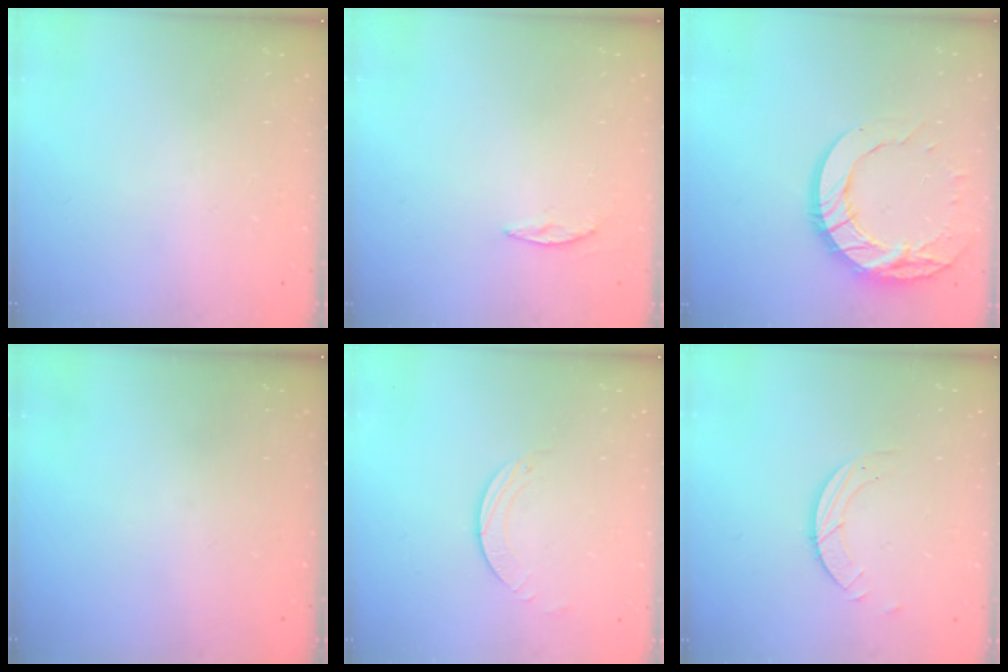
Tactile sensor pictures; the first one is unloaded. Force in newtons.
{"total": 3.5, "press": 3.5, "slide": 0.4}
{"total": 14.4, "press": 14.4, "slide": 0.7}
{"total": 0.0}
{"total": 2.0, "press": 2.0, "slide": 0.2}
{"total": 3.2, "press": 3.2, "slide": 0.3}